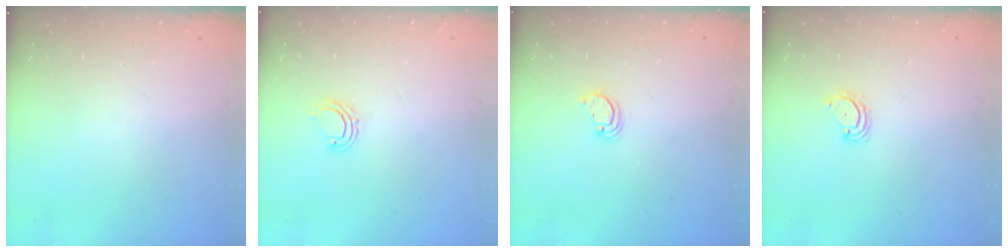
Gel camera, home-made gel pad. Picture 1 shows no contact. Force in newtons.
{"total": 5.0, "press": 4.9, "slide": 1.0}
{"total": 2.9, "press": 2.9, "slide": 0.1}
{"total": 3.2, "press": 3.2, "slide": 0.3}